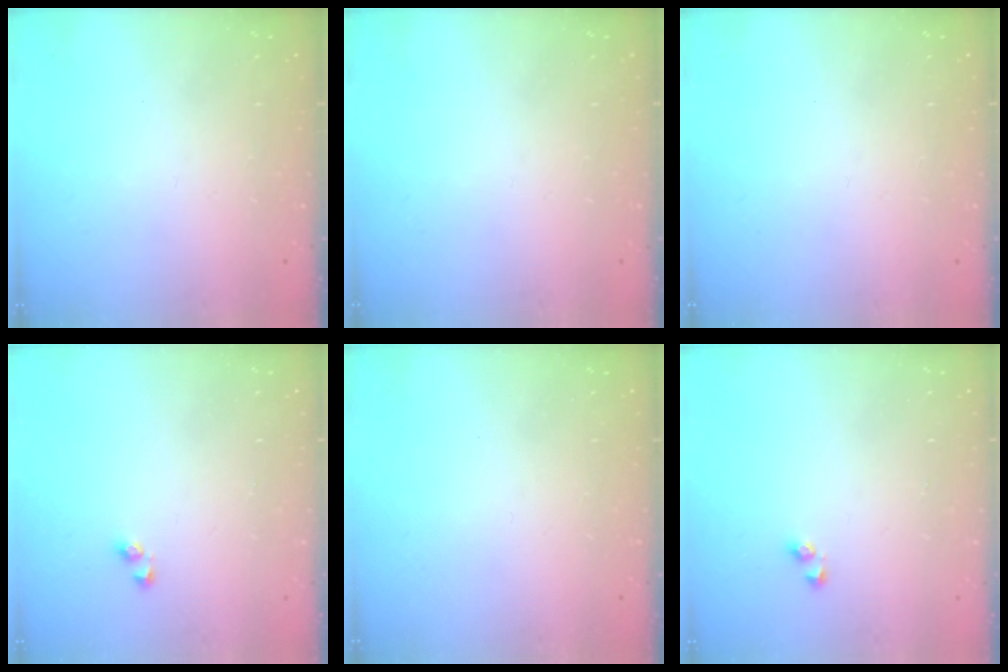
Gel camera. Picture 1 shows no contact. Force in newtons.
{"total": 0.0}
{"total": 0.0}
{"total": 2.9, "press": 2.7, "slide": 1.1}
{"total": 0.0}
{"total": 2.9, "press": 2.7, "slide": 1.1}